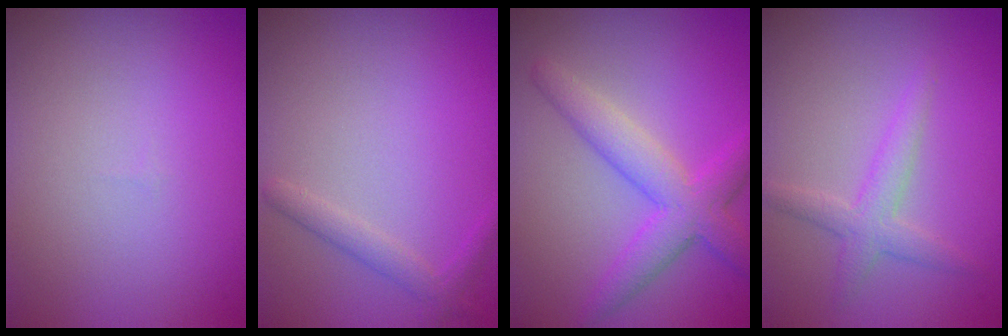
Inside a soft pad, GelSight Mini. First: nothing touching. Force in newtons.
{"total": 1.5, "press": 1.5, "slide": 0.1}
{"total": 4.6, "press": 4.6, "slide": 0.1}
{"total": 2.3, "press": 2.3, "slide": 0.0}